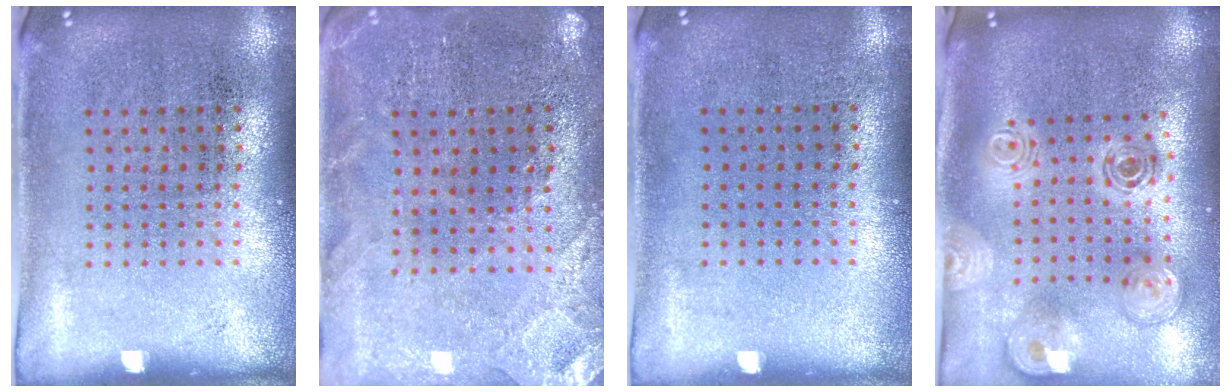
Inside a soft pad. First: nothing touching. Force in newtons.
{"total": 0.7, "press": 0.7, "slide": 0.2}
{"total": 0.0}
{"total": 1.9, "press": 1.6, "slide": 1.0}